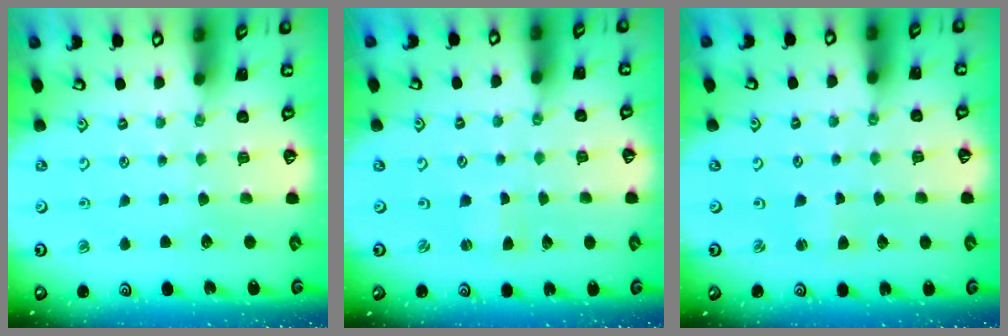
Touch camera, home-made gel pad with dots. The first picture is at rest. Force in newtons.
{"total": 1.0, "press": 1.0, "slide": 0.3}
{"total": 0.9, "press": 0.8, "slide": 0.1}